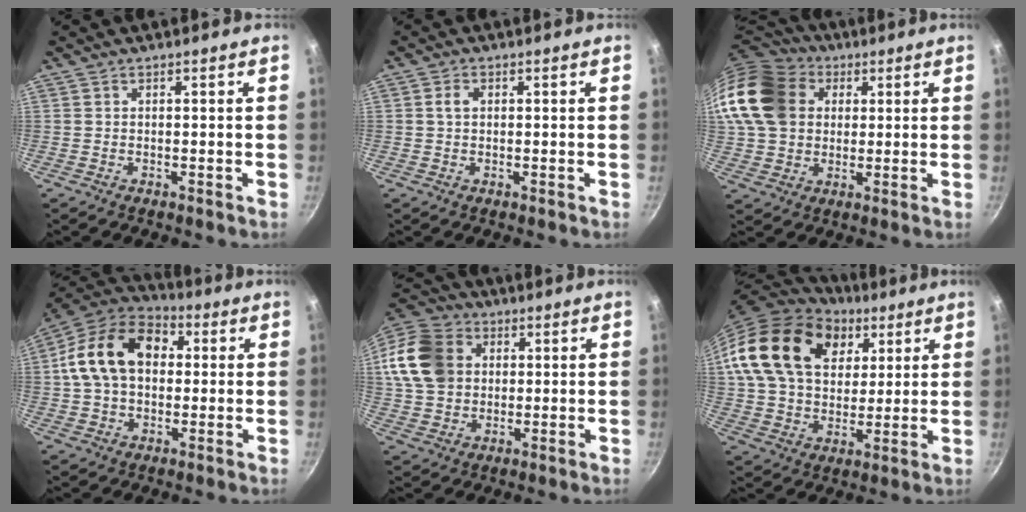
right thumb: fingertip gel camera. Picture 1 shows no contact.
{"total": 1.9, "force": [0.3, 1.3, 1.3], "torque": [-0.020, 0.005, 0.004]}
{"total": 21.4, "force": [5.5, 17.0, 11.7], "torque": [-0.240, 0.028, 0.097]}
{"total": 17.5, "force": [2.5, 12.4, 12.0], "torque": [-0.184, 0.031, 0.025]}
{"total": 18.1, "force": [3.8, 14.8, 9.8], "torque": [-0.191, 0.022, 0.067]}
{"total": 22.8, "force": [9.0, 16.1, 13.4], "torque": [-0.210, -0.008, 0.157]}